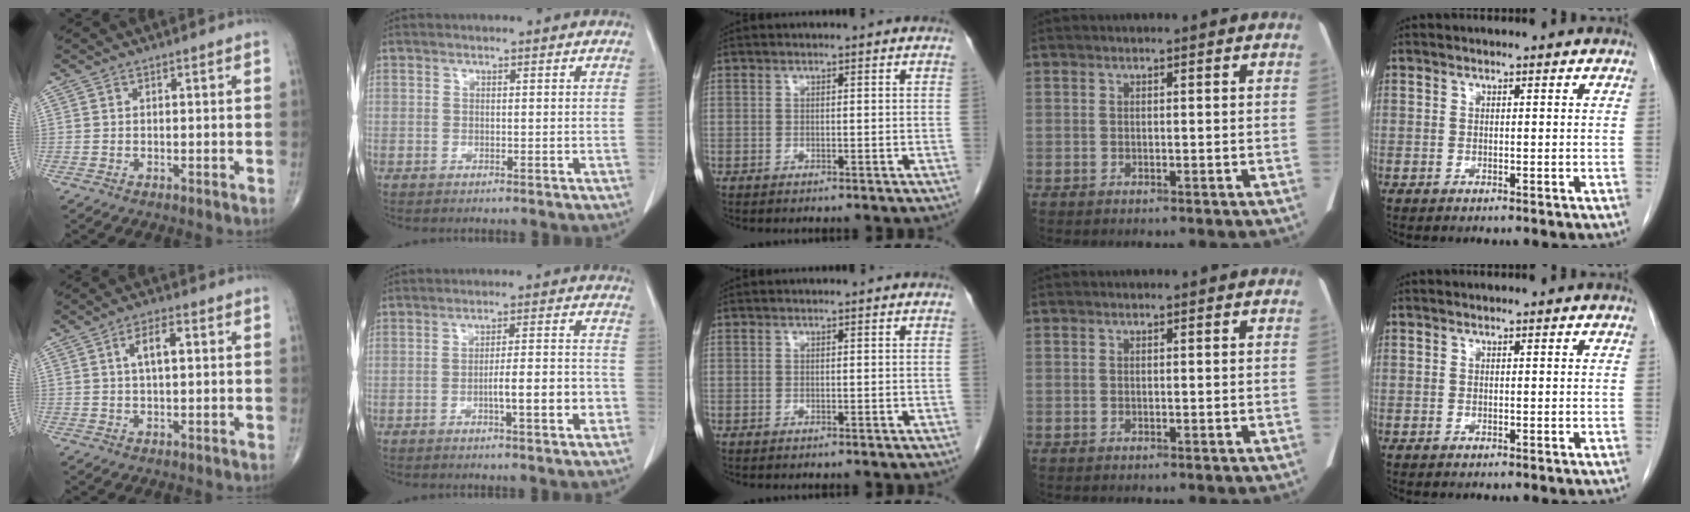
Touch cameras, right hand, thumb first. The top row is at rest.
{"thumb": {"total": 7.6, "force": [1.7, 3.3, 6.7], "torque": [-0.108, 0.010, 0.025]}, "index": {"total": 7.5, "force": [-2.5, 0.8, 7.0], "torque": [-0.103, 0.013, -0.033]}}